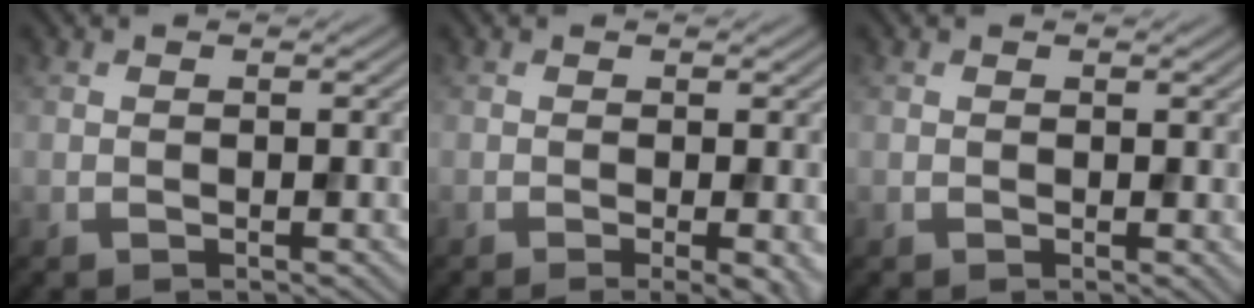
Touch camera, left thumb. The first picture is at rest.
{"total": 3.5, "force": [-1.0, 0.7, 3.2], "torque": [-0.043, -0.006, -0.017]}
{"total": 0.6, "force": [0.2, 0.4, 0.4], "torque": [0.000, -0.003, 0.003]}